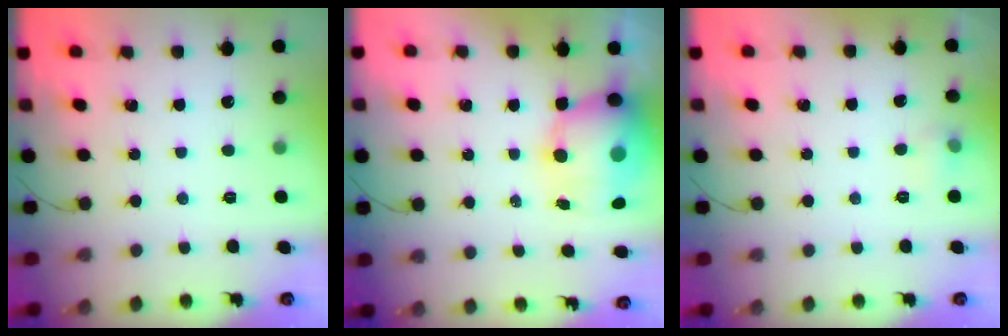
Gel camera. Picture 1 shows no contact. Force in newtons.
{"total": 12.3, "press": 11.9, "slide": 3.2}
{"total": 4.5, "press": 4.1, "slide": 1.8}